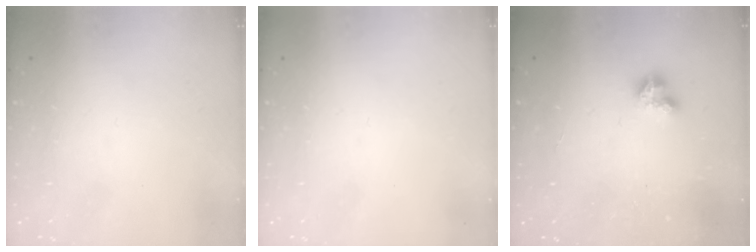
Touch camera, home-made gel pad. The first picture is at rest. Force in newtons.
{"total": 0.0}
{"total": 3.1, "press": 3.1, "slide": 0.3}